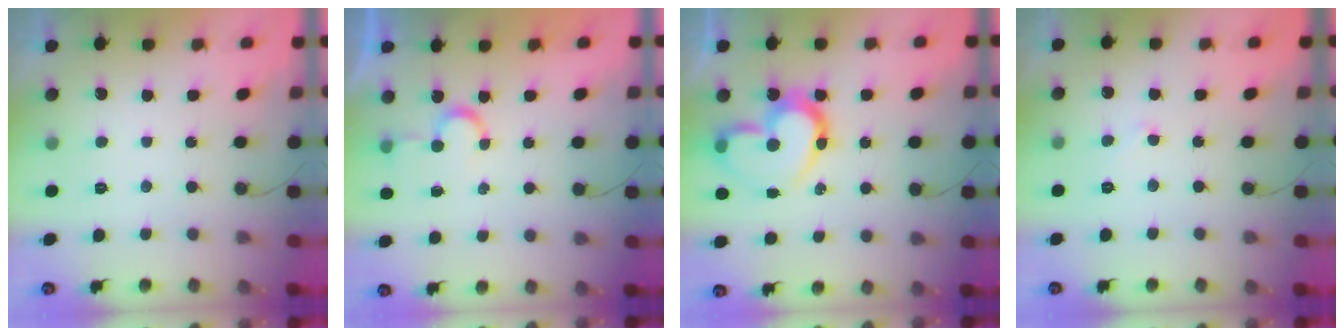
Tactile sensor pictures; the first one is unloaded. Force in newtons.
{"total": 4.6, "press": 4.6, "slide": 0.3}
{"total": 17.7, "press": 17.6, "slide": 1.4}
{"total": 3.5, "press": 3.5, "slide": 0.2}